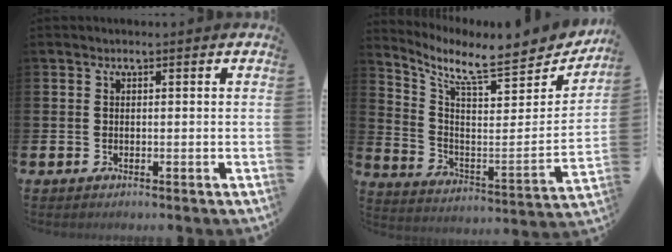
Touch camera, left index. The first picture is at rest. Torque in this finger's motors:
{"motor_torque": [0.28, -0.77, 0.39, 0.13]}